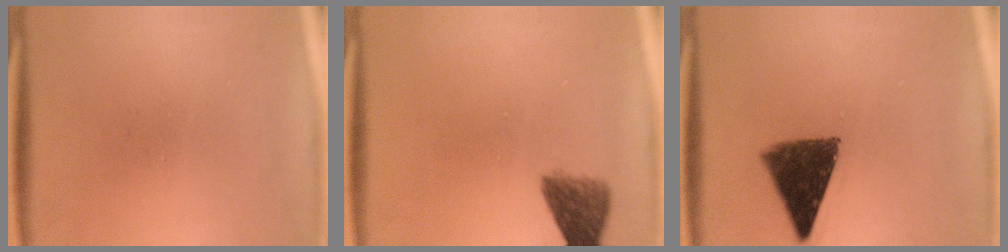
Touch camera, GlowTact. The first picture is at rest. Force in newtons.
{"total": 4.6}
{"total": 10.4}